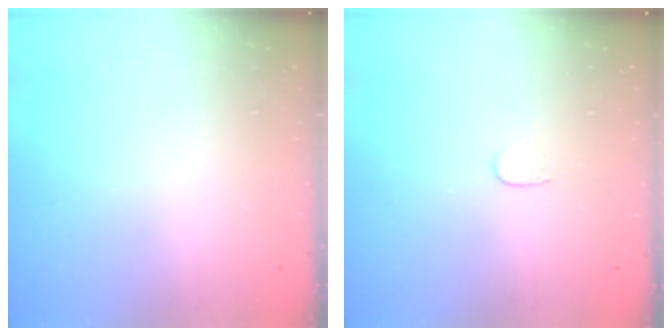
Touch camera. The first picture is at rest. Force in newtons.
{"total": 3.1, "press": 3.1, "slide": 0.3}